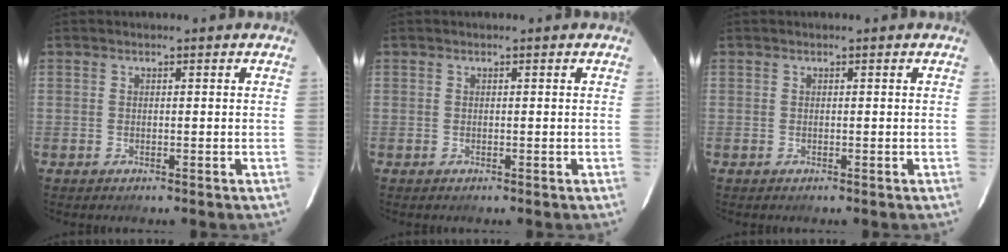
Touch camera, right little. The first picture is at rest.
{"total": 0.0}
{"total": 0.0}